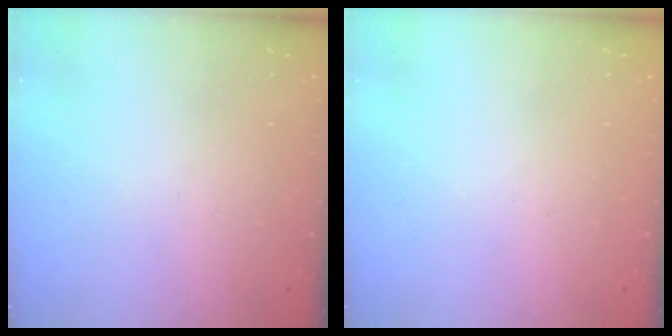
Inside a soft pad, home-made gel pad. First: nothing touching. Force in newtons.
{"total": 0.0}